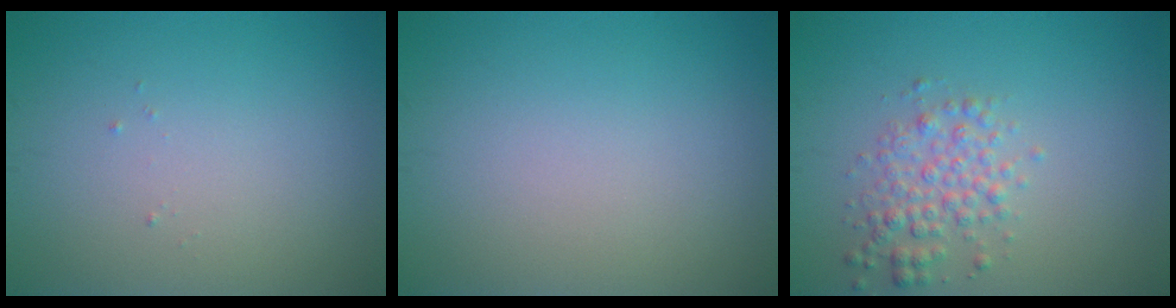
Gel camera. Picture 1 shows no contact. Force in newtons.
{"total": 0.0}
{"total": 2.8, "press": 2.8, "slide": 0.0}